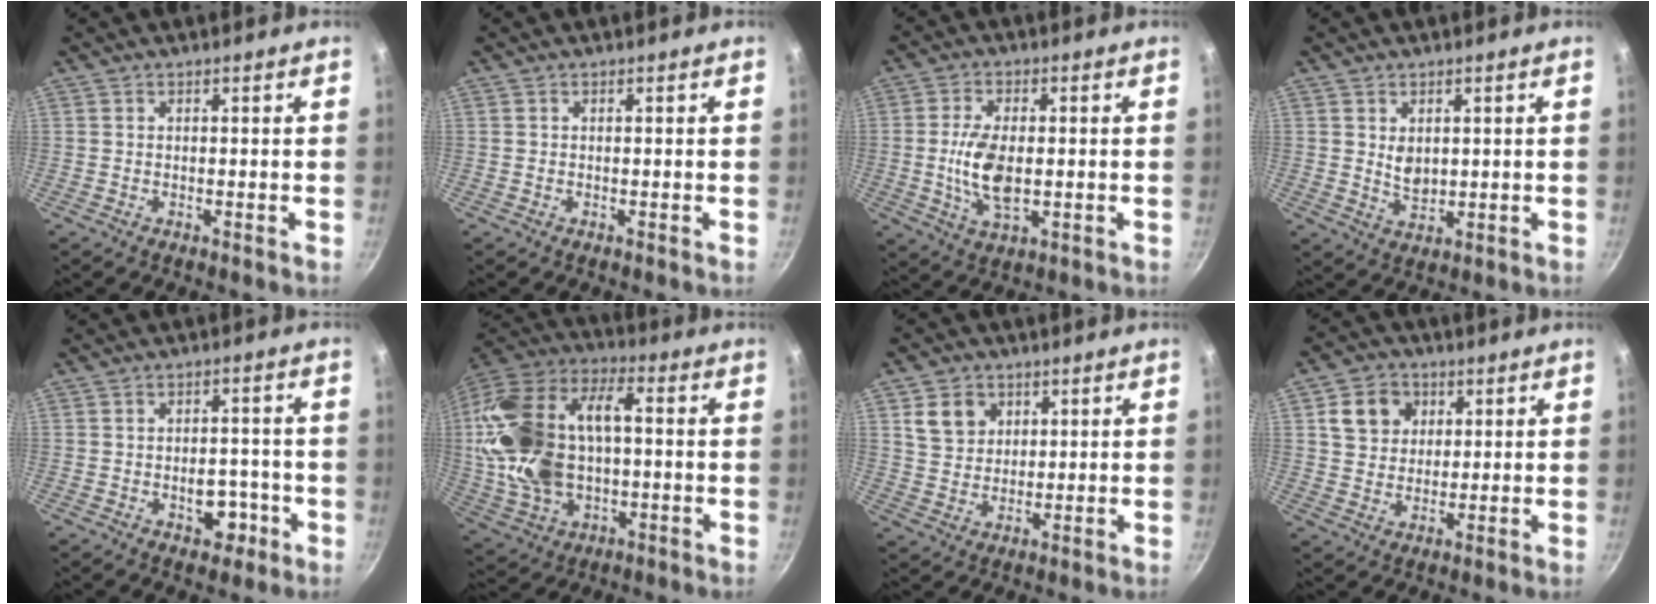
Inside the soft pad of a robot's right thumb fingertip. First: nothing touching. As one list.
[{"total": 0.0}, {"total": 9.5, "force": [-0.5, 4.8, 8.1], "torque": [-0.157, -0.006, -0.005]}, {"total": 3.9, "force": [0.9, 2.7, 2.6], "torque": [-0.033, -0.013, 0.025]}, {"total": 5.4, "force": [-2.1, 3.6, 3.5], "torque": [-0.022, 0.022, -0.023]}, {"total": 26.6, "force": [1.0, 15.5, 21.6], "torque": [-0.465, 0.018, 0.021]}, {"total": 7.0, "force": [2.8, 5.7, 2.9], "torque": [-0.027, -0.010, 0.056]}, {"total": 8.4, "force": [2.8, 7.0, 3.7], "torque": [-0.036, -0.004, 0.047]}]